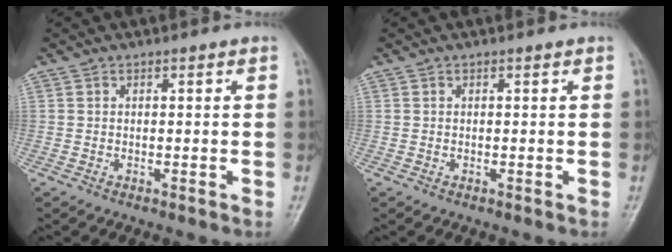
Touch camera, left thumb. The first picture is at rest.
{"total": 0.0}